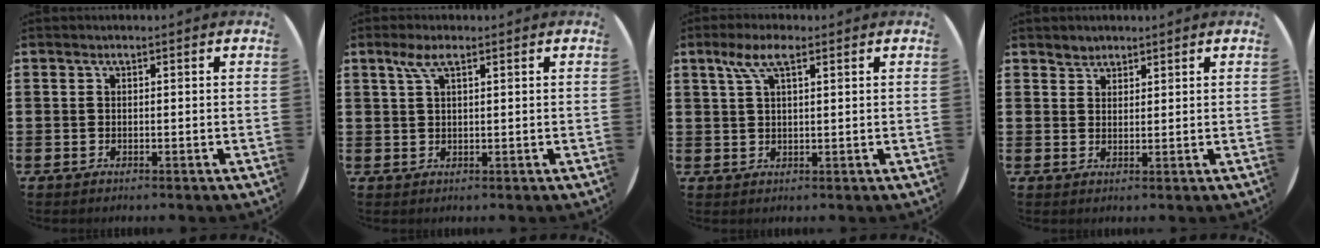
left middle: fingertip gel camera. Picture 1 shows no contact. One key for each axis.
{"total": 2.9, "fx": 1.7, "fy": 0.7, "fz": 2.3, "tx": -0.048, "ty": 0.008, "tz": 0.028}
{"total": 4.5, "fx": 2.5, "fy": 1.4, "fz": 3.4, "tx": -0.072, "ty": 0.009, "tz": 0.043}
{"total": 2.0, "fx": 1.8, "fy": 0.7, "fz": -0.3, "tx": 0.003, "ty": 0.003, "tz": 0.036}